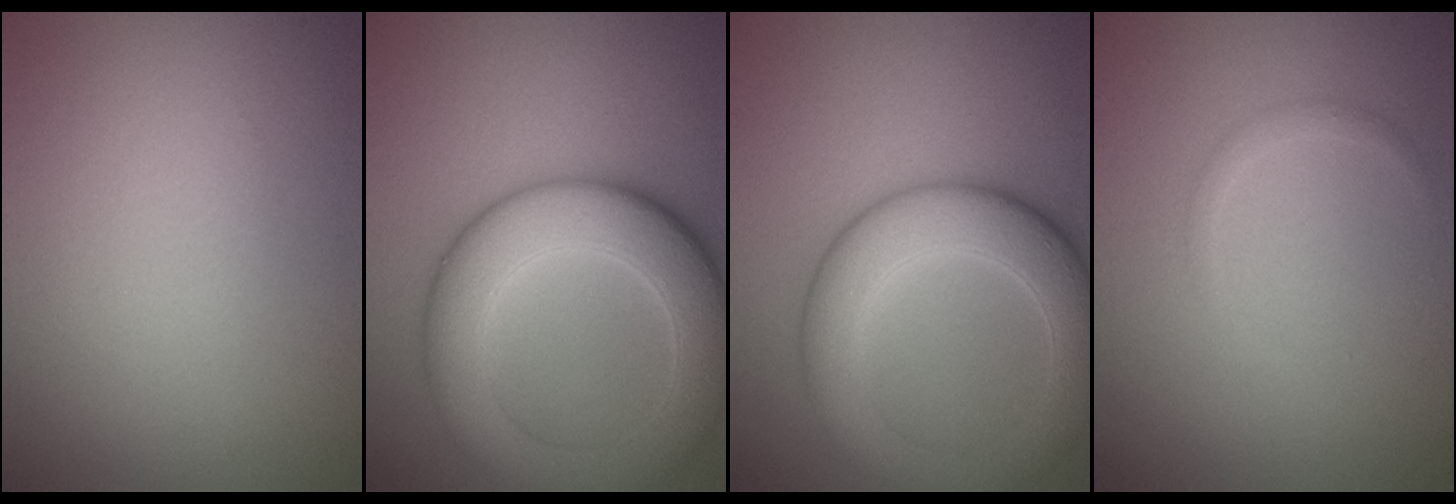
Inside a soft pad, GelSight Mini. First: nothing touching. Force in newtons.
{"total": 8.5, "press": 8.5, "slide": 0.5}
{"total": 6.8, "press": 6.8, "slide": 0.3}
{"total": 0.8, "press": 0.8, "slide": 0.0}